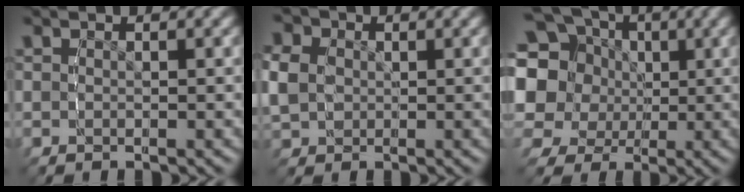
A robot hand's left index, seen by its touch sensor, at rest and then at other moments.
{"total": 4.8, "force": [0.7, 4.1, 2.3], "torque": [-0.062, -0.010, 0.018]}
{"total": 14.6, "force": [3.9, 12.4, 6.8], "torque": [-0.153, -0.013, 0.052]}